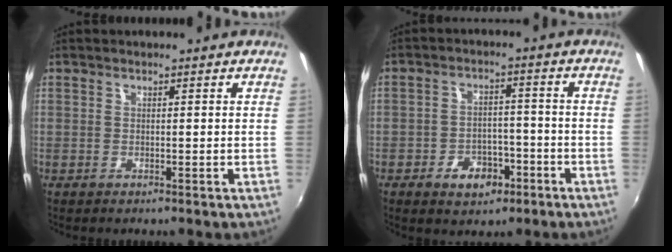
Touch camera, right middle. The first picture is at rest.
{"total": 7.0, "force": [-4.1, 4.6, 3.4], "torque": [-0.072, 0.013, -0.052]}